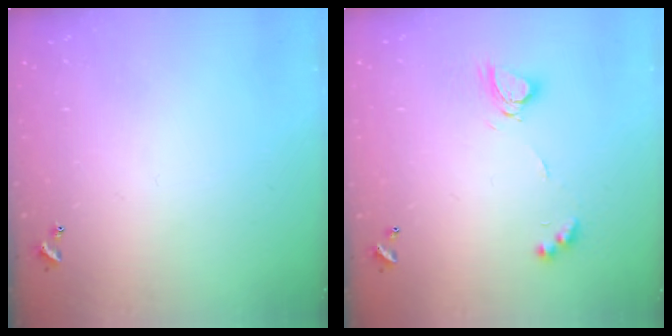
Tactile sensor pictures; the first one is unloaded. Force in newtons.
{"total": 7.0, "press": 7.0, "slide": 0.2}